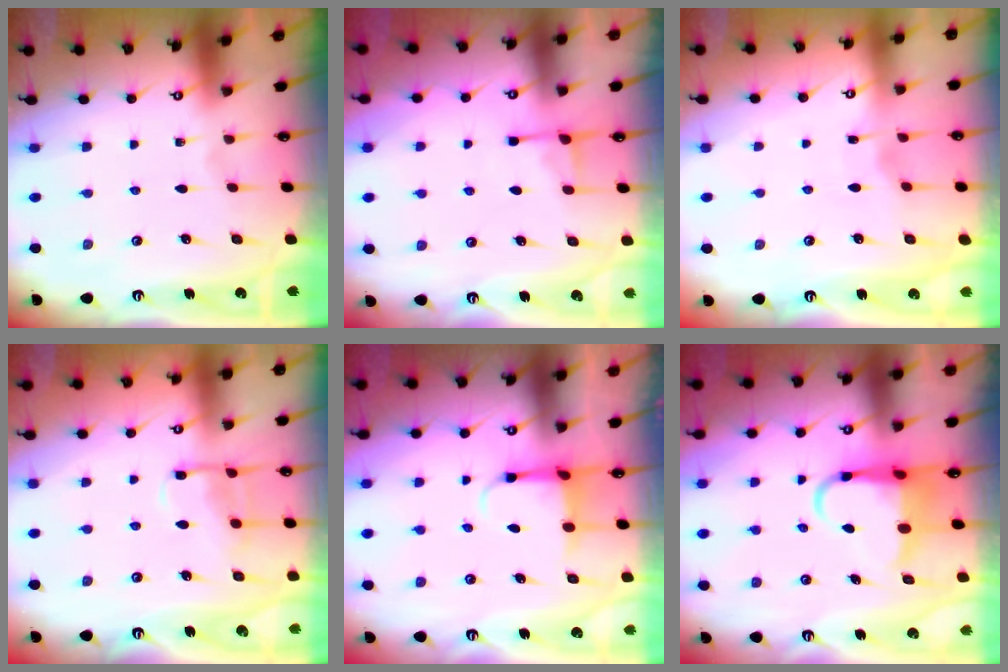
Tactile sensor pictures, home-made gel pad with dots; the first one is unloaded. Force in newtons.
{"total": 3.2, "press": 3.1, "slide": 0.7}
{"total": 2.8, "press": 2.8, "slide": 0.4}
{"total": 8.8, "press": 8.7, "slide": 0.7}
{"total": 3.9, "press": 3.7, "slide": 1.2}
{"total": 6.7, "press": 6.6, "slide": 1.2}